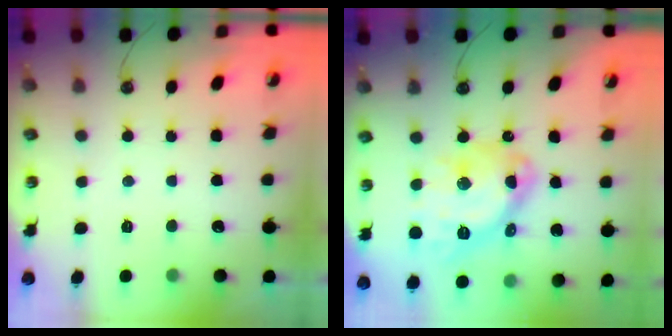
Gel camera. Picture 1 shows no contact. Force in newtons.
{"total": 18.4, "press": 18.3, "slide": 1.9}